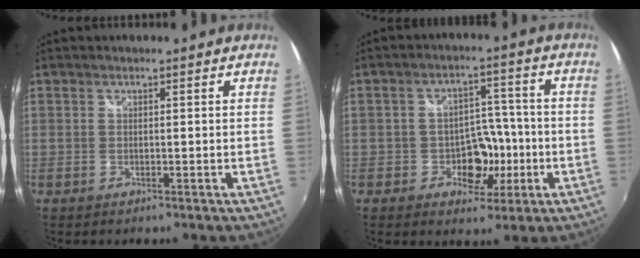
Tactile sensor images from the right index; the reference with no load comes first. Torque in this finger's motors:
{"motor_torque": [-0.08, 0.55, 0.08, 0.04]}